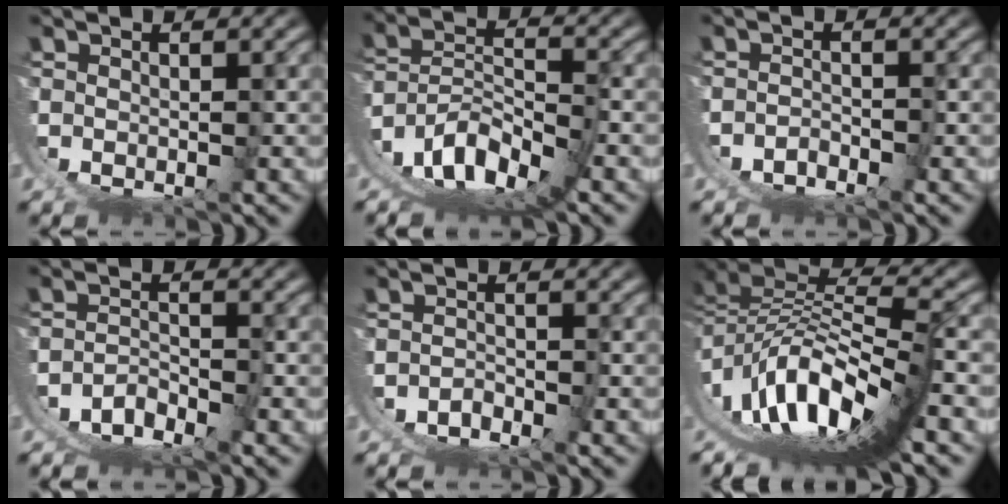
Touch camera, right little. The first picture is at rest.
{"total": 11.2, "force": [0.2, 8.5, 7.3], "torque": [-0.175, -0.038, 0.013]}
{"total": 4.1, "force": [-1.3, 3.5, 1.7], "torque": [-0.053, -0.018, -0.018]}
{"total": 8.7, "force": [-1.9, 7.6, 3.8], "torque": [-0.118, -0.041, -0.030]}
{"total": 4.8, "force": [-1.4, 4.1, 2.0], "torque": [-0.065, -0.022, -0.019]}
{"total": 14.9, "force": [0.3, 8.8, 12.0], "torque": [-0.224, -0.025, 0.022]}